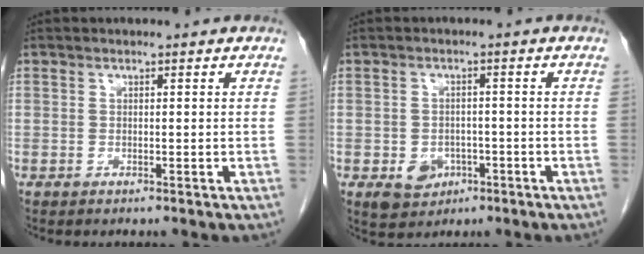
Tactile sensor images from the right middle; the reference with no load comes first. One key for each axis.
{"total": 4.5, "fx": -1.9, "fy": 3.5, "fz": 2.2, "tx": -0.033, "ty": 0.001, "tz": -0.019}